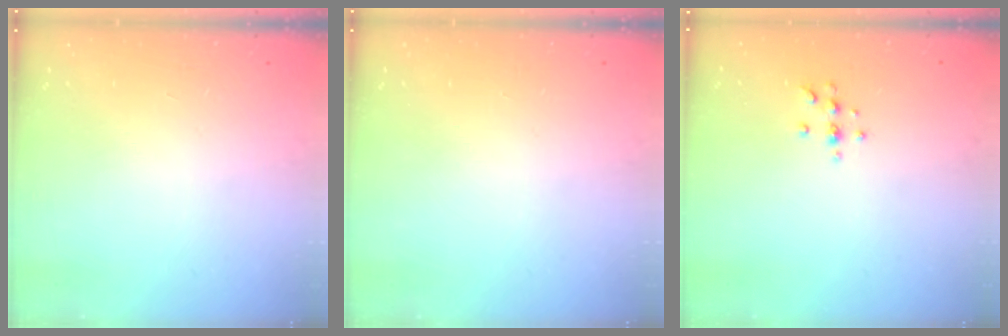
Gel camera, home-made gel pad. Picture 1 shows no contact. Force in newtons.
{"total": 0.0}
{"total": 4.8, "press": 4.7, "slide": 0.6}